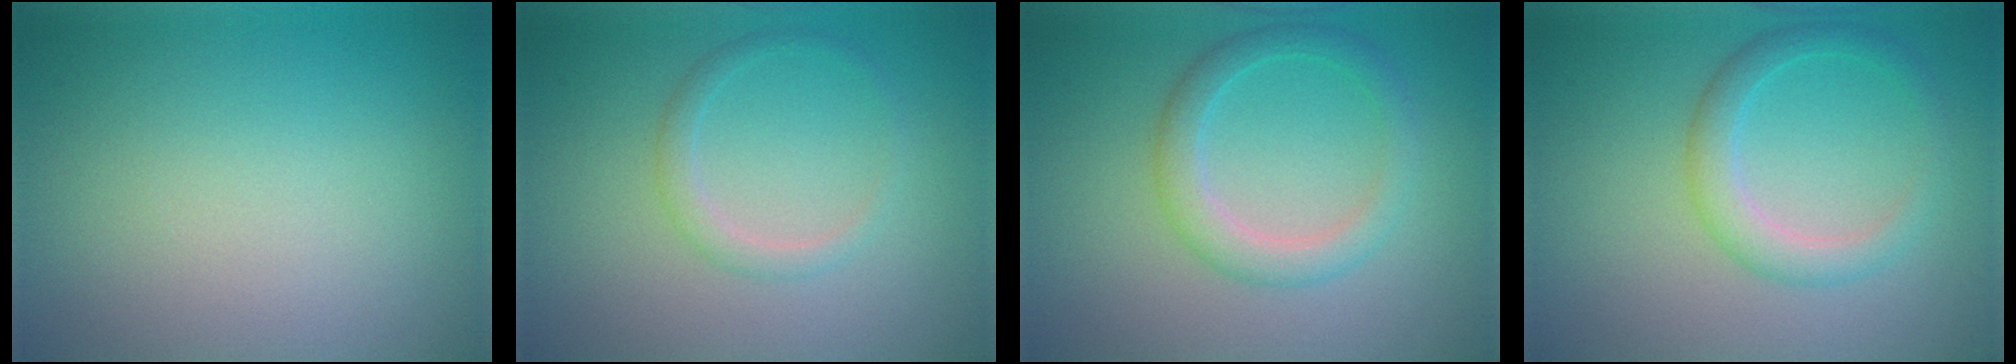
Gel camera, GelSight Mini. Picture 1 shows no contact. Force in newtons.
{"total": 1.6, "press": 1.6, "slide": 0.1}
{"total": 3.0, "press": 3.0, "slide": 0.1}
{"total": 2.7, "press": 2.7, "slide": 0.1}